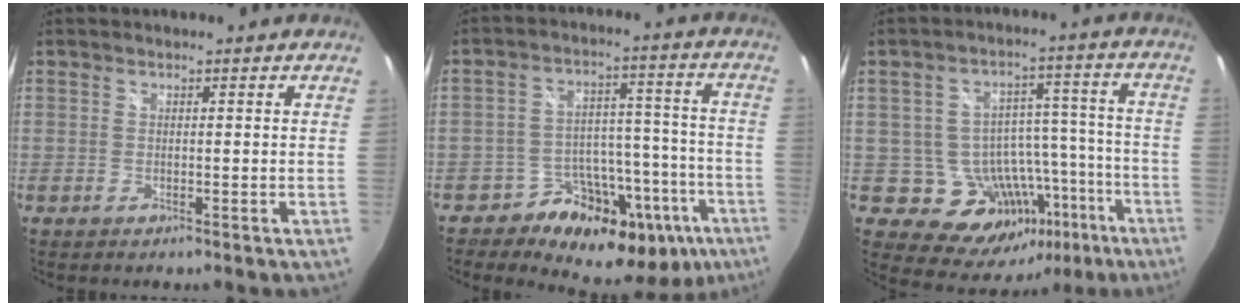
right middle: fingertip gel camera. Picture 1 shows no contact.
{"total": 17.7, "force": [-10.8, 12.0, 7.4], "torque": [-0.108, 0.042, -0.141]}
{"total": 14.2, "force": [-6.8, 10.7, 6.3], "torque": [-0.095, 0.045, -0.058]}